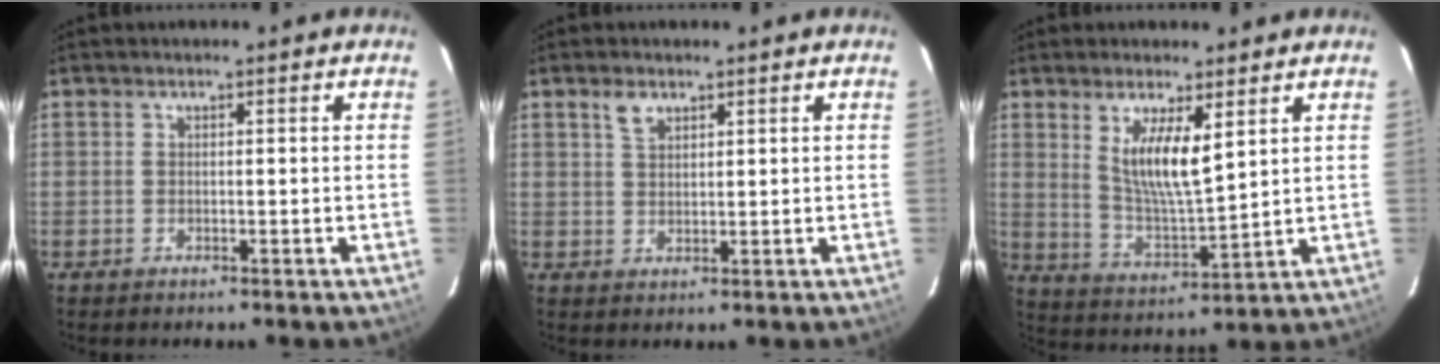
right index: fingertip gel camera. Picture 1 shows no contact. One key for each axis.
{"total": 2.8, "fx": 1.8, "fy": 1.6, "fz": 1.5, "tx": -0.028, "ty": 0.006, "tz": 0.035}
{"total": 9.1, "fx": 4.0, "fy": 2.1, "fz": 7.9, "tx": -0.147, "ty": -0.013, "tz": 0.083}